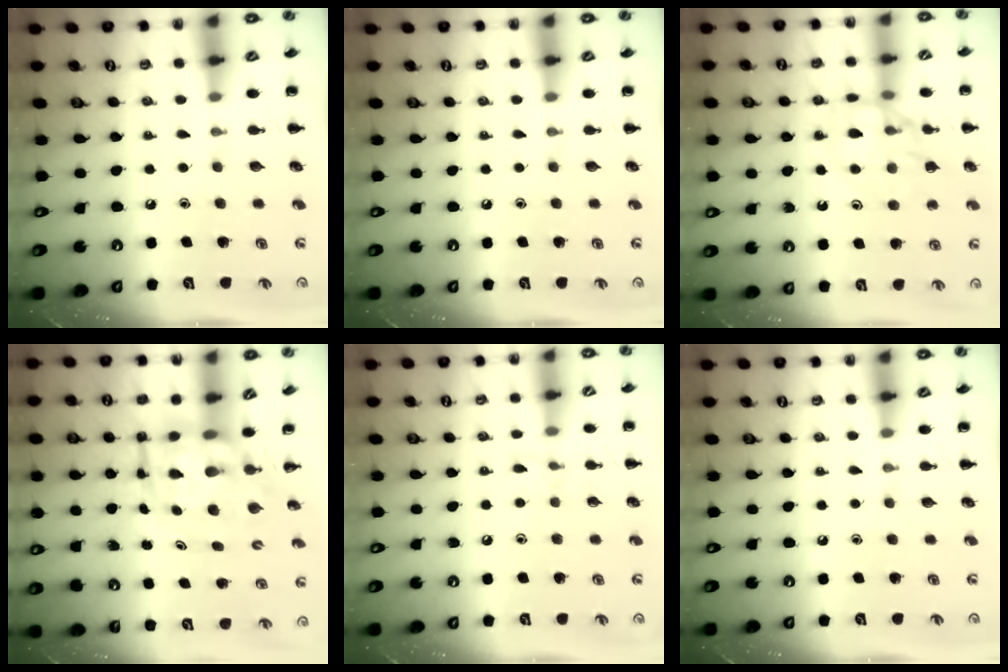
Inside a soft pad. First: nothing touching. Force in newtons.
{"total": 0.0}
{"total": 12.8, "press": 12.7, "slide": 1.8}
{"total": 6.9, "press": 6.7, "slide": 1.9}
{"total": 6.8, "press": 6.5, "slide": 1.9}
{"total": 0.0}